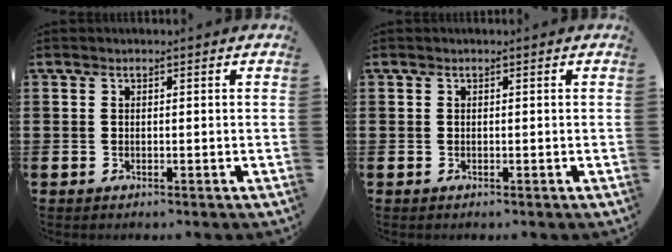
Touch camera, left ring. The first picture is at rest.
{"total": 0.0}